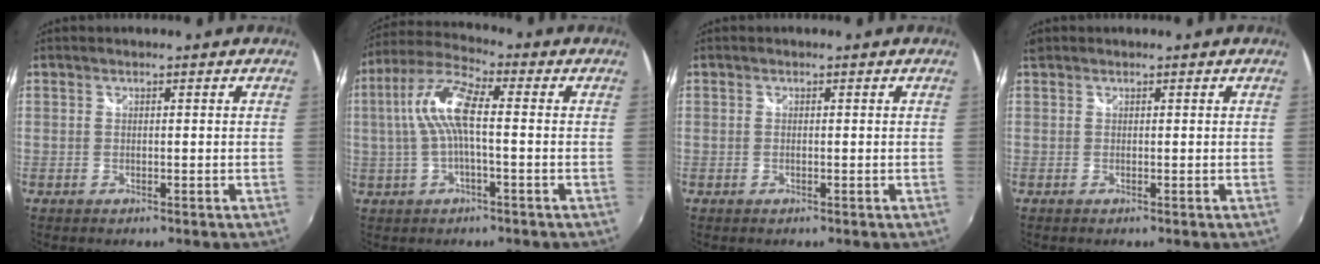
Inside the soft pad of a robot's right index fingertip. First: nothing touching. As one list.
[{"total": 10.1, "force": [0.4, 2.8, 9.7], "torque": [-0.199, 0.017, 0.007]}, {"total": 0.0}, {"total": 0.8, "force": [0.3, 0.7, 0.3], "torque": [-0.007, 0.002, 0.001]}]